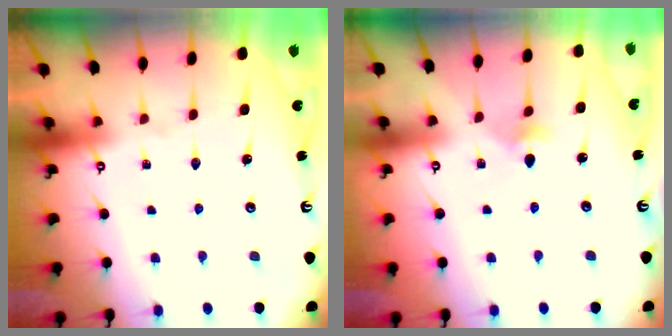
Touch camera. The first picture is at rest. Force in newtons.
{"total": 4.3, "press": 4.2, "slide": 0.8}